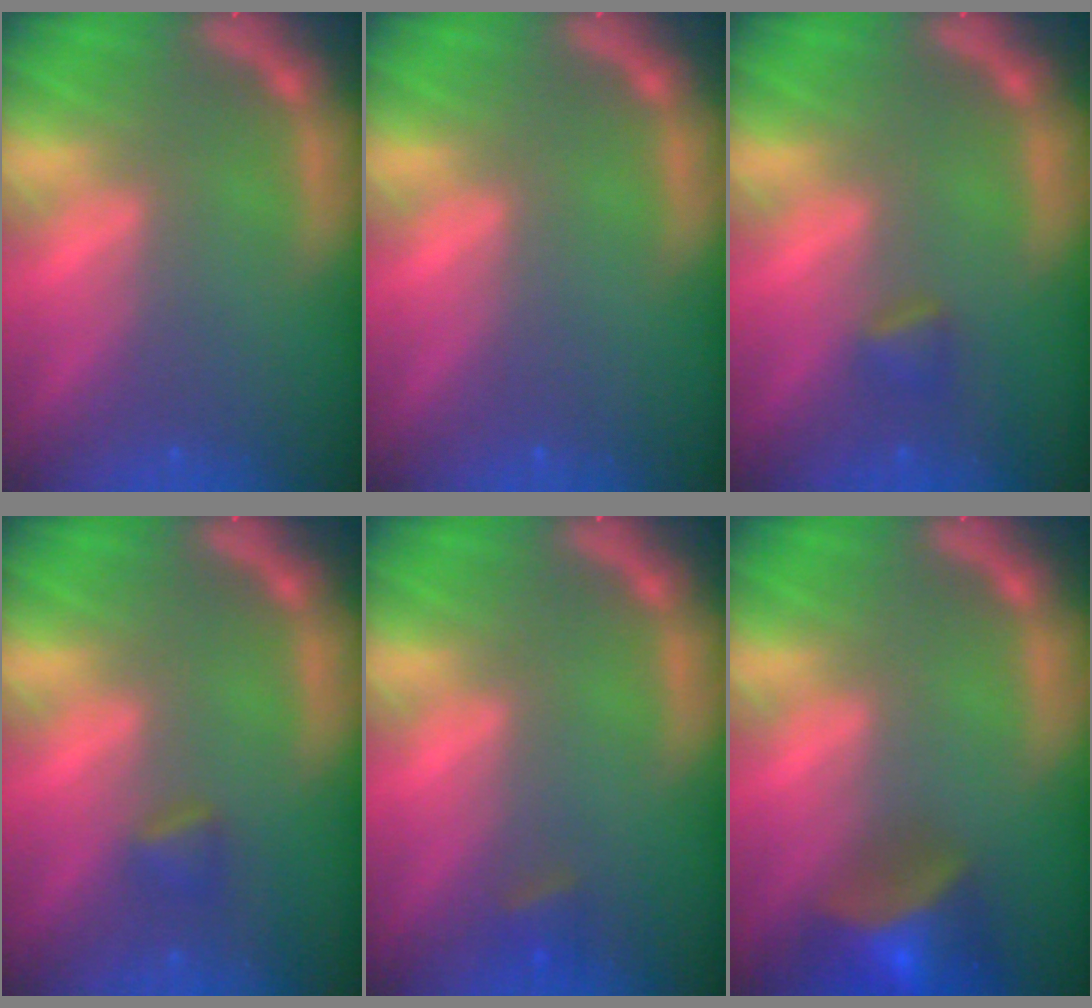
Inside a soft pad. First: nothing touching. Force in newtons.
{"total": 0.0}
{"total": 1.4}
{"total": 1.4}
{"total": 1.4}
{"total": 7.0}